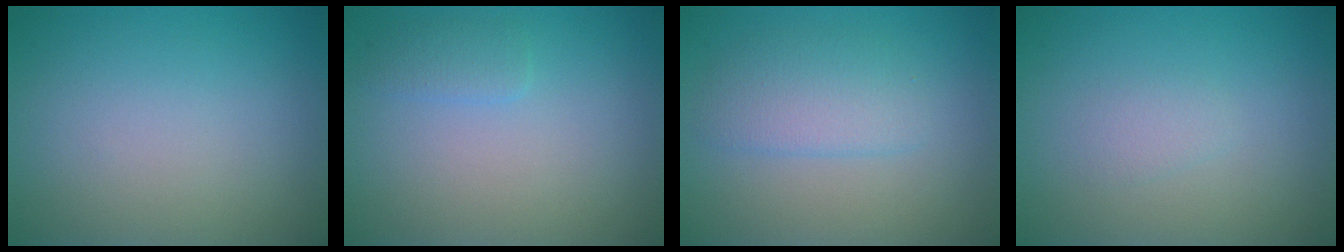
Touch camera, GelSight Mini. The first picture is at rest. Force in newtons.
{"total": 1.3, "press": 1.3, "slide": 0.1}
{"total": 2.9, "press": 2.9, "slide": 0.0}
{"total": 0.9, "press": 0.9, "slide": 0.1}